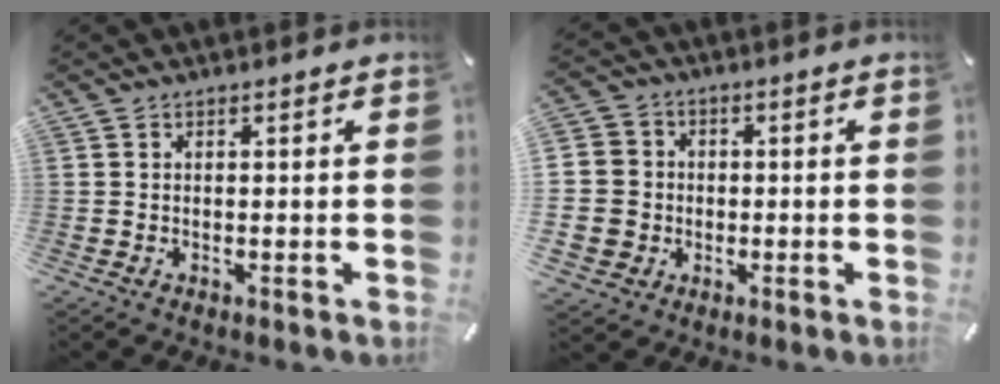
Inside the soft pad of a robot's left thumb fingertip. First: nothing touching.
{"total": 8.9, "force": [-0.9, 8.6, 2.0], "torque": [-0.060, 0.011, -0.014]}